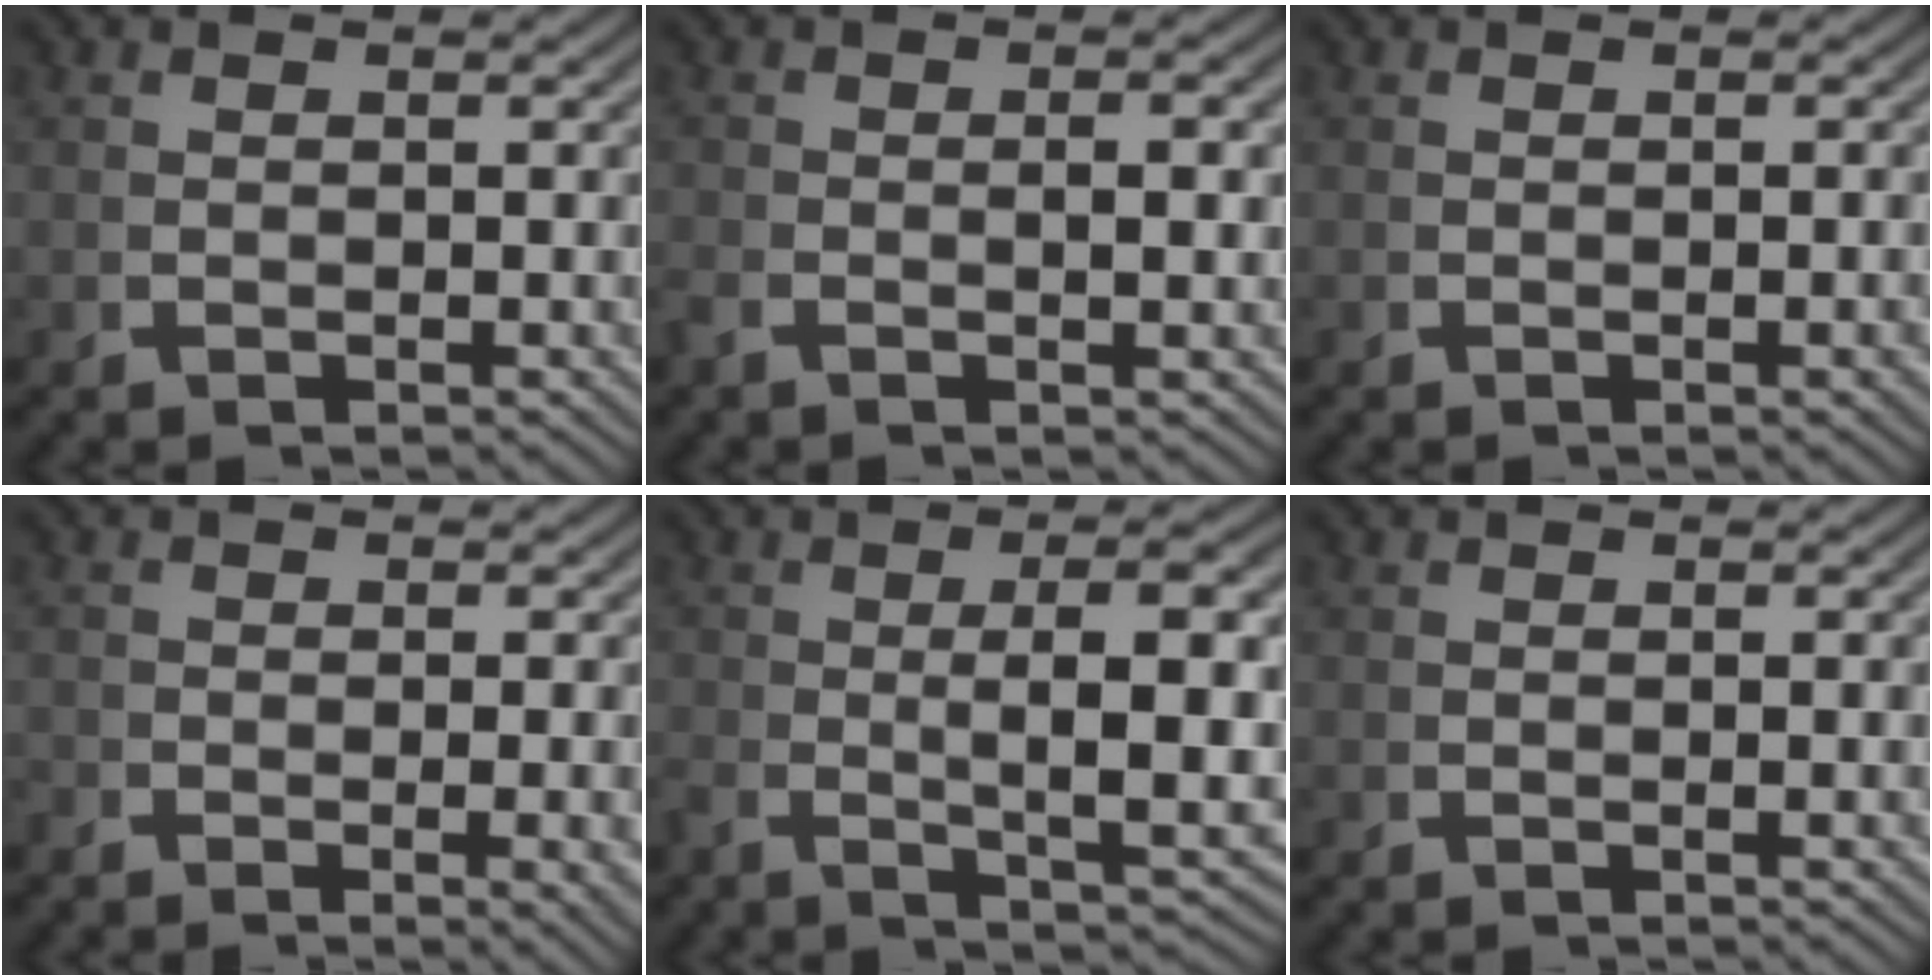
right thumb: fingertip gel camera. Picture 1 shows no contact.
{"total": 1.8, "force": [-0.2, 0.4, 1.7], "torque": [-0.031, -0.003, -0.006]}
{"total": 0.8, "force": [-0.2, 0.0, 0.8], "torque": [-0.011, 0.005, -0.004]}
{"total": 2.2, "force": [-0.7, 0.3, 2.0], "torque": [-0.023, -0.002, -0.012]}
{"total": 7.8, "force": [-0.3, 2.3, 7.4], "torque": [-0.124, -0.005, -0.001]}
{"total": 0.6, "force": [0.0, 0.0, 0.6], "torque": [-0.012, 0.002, 0.001]}